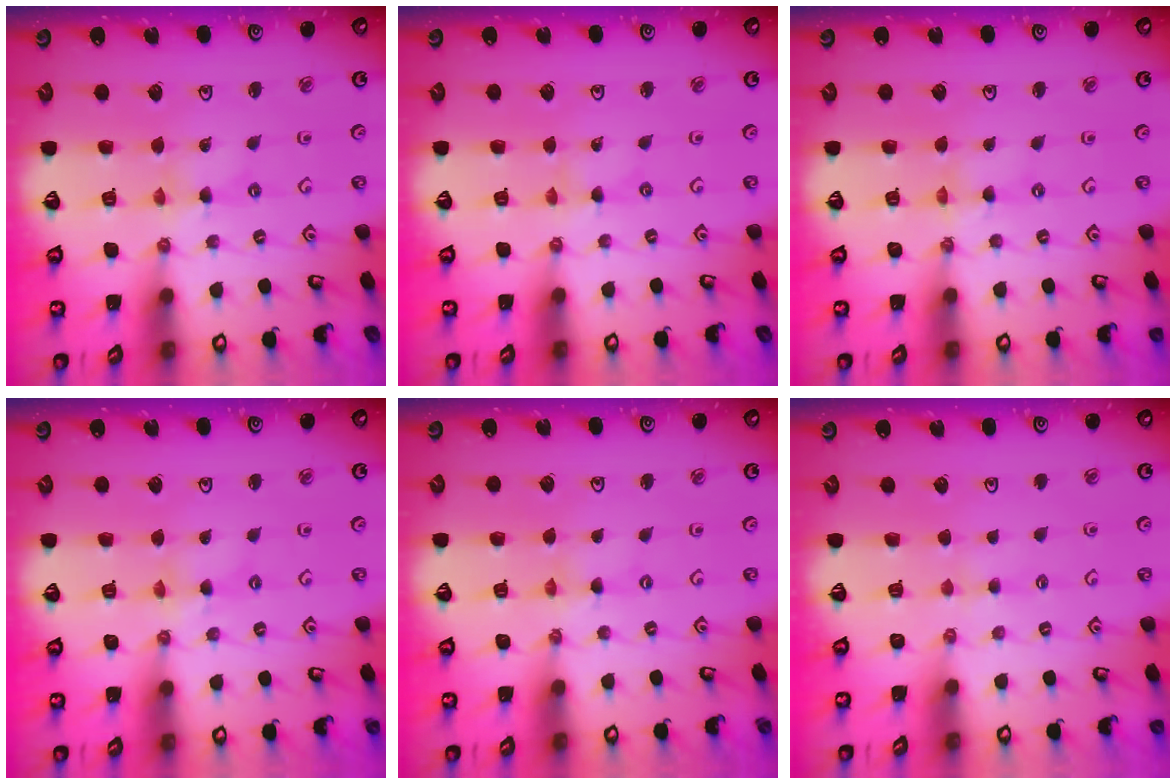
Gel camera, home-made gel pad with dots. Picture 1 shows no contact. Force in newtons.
{"total": 0.0}
{"total": 0.0}
{"total": 2.0, "press": 2.0, "slide": 0.2}
{"total": 0.0}
{"total": 1.9, "press": 1.9, "slide": 0.4}